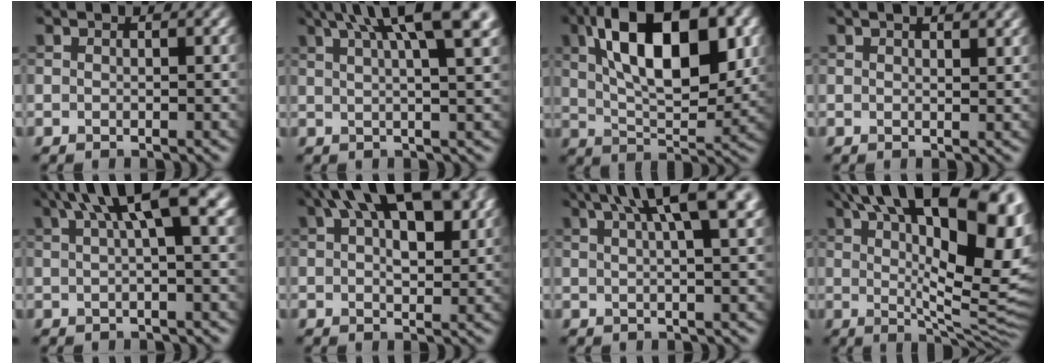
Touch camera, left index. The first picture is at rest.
{"total": 10.7, "force": [5.6, 3.0, 8.5], "torque": [-0.090, 0.044, 0.056]}
{"total": 13.6, "force": [4.4, 6.4, 11.1], "torque": [-0.170, 0.011, 0.069]}
{"total": 1.8, "force": [1.3, 0.5, 1.2], "torque": [-0.012, 0.001, 0.021]}
{"total": 7.7, "force": [3.4, 1.7, 6.7], "torque": [-0.087, 0.025, 0.051]}
{"total": 11.3, "force": [4.5, 5.1, 9.0], "torque": [-0.133, 0.020, 0.060]}
{"total": 9.1, "force": [4.8, 2.5, 7.3], "torque": [-0.076, 0.036, 0.047]}
{"total": 18.2, "force": [6.7, 6.0, 15.9], "torque": [-0.227, 0.027, 0.104]}